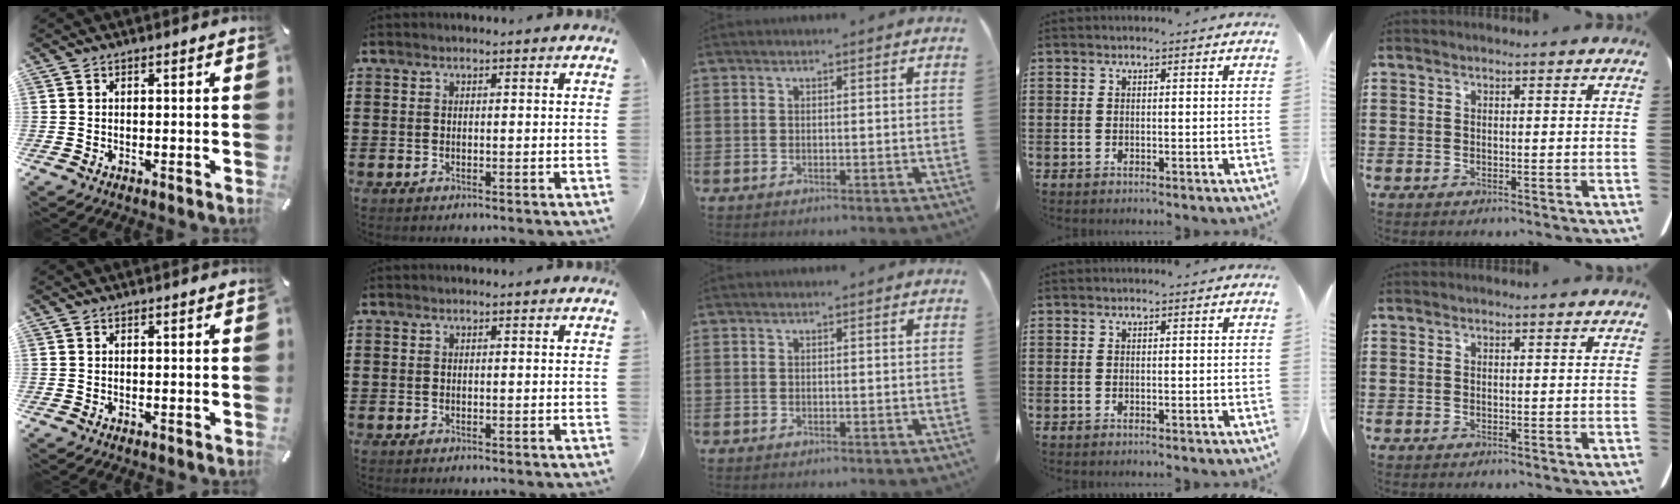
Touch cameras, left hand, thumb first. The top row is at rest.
{}